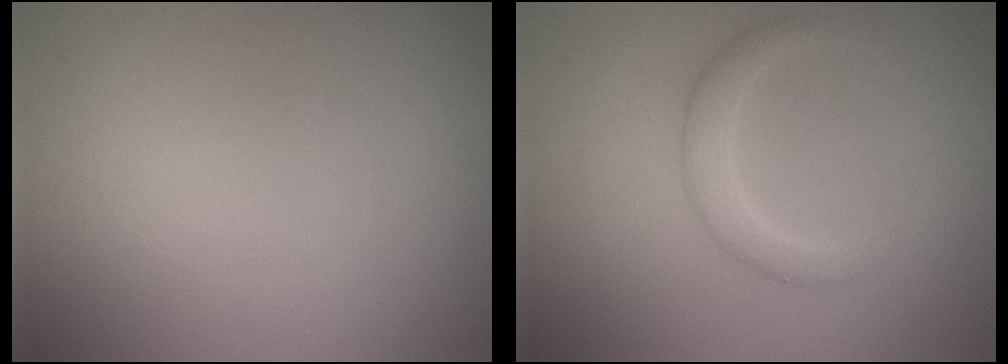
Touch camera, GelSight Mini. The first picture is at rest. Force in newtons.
{"total": 2.0, "press": 2.0, "slide": 0.0}